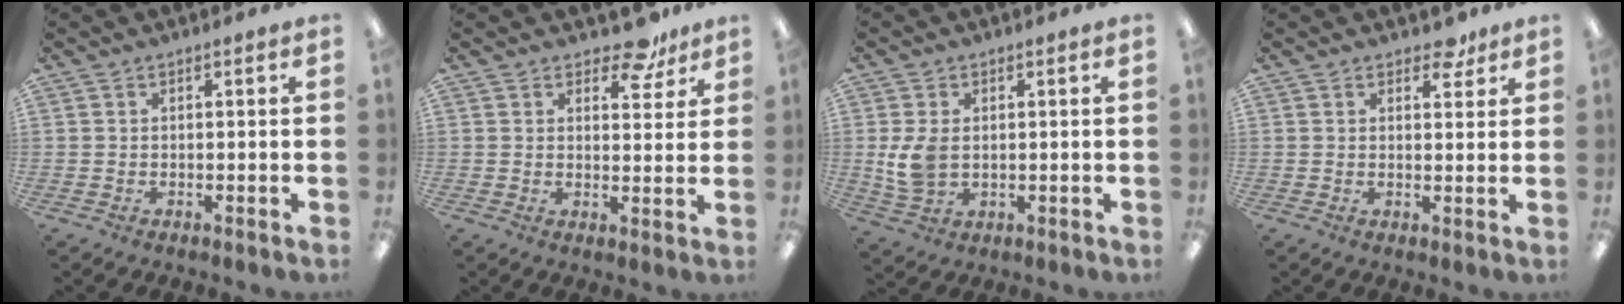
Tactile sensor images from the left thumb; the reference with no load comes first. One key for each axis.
{"total": 7.9, "fx": 6.0, "fy": 3.9, "fz": 3.5, "tx": -0.029, "ty": -0.036, "tz": 0.102}
{"total": 7.2, "fx": 0.8, "fy": 5.2, "fz": 4.9, "tx": -0.109, "ty": -0.002, "tz": 0.013}
{"total": 4.8, "fx": 3.6, "fy": 2.6, "fz": 2.0, "tx": -0.014, "ty": -0.013, "tz": 0.060}